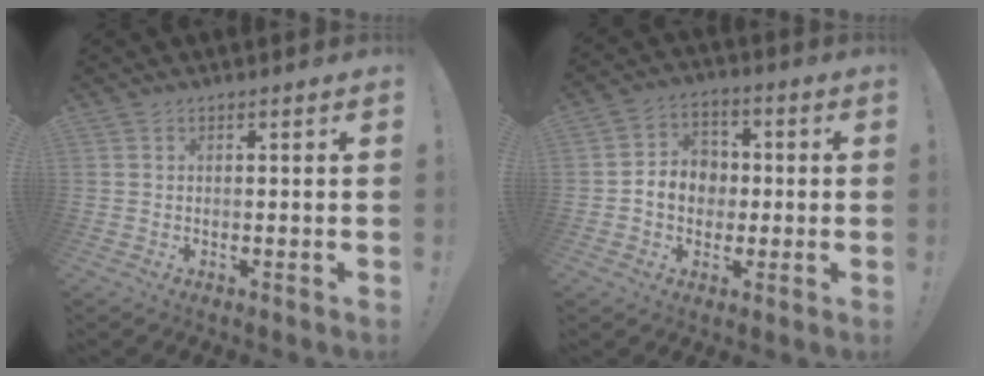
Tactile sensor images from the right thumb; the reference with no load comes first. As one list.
[{"total": 9.3, "force": [-1.3, 8.3, 4.1], "torque": [-0.064, 0.016, -0.017]}]